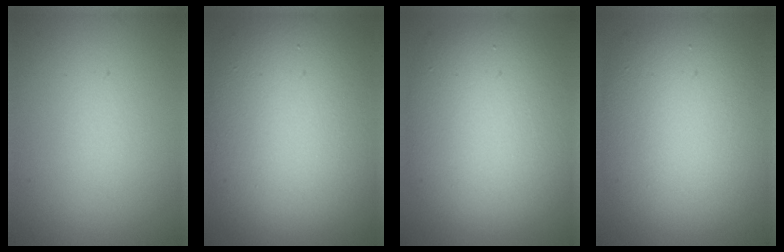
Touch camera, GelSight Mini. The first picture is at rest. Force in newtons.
{"total": 14.3, "press": 14.3, "slide": 0.6}
{"total": 10.7, "press": 10.7, "slide": 0.7}
{"total": 11.0, "press": 11.0, "slide": 0.8}